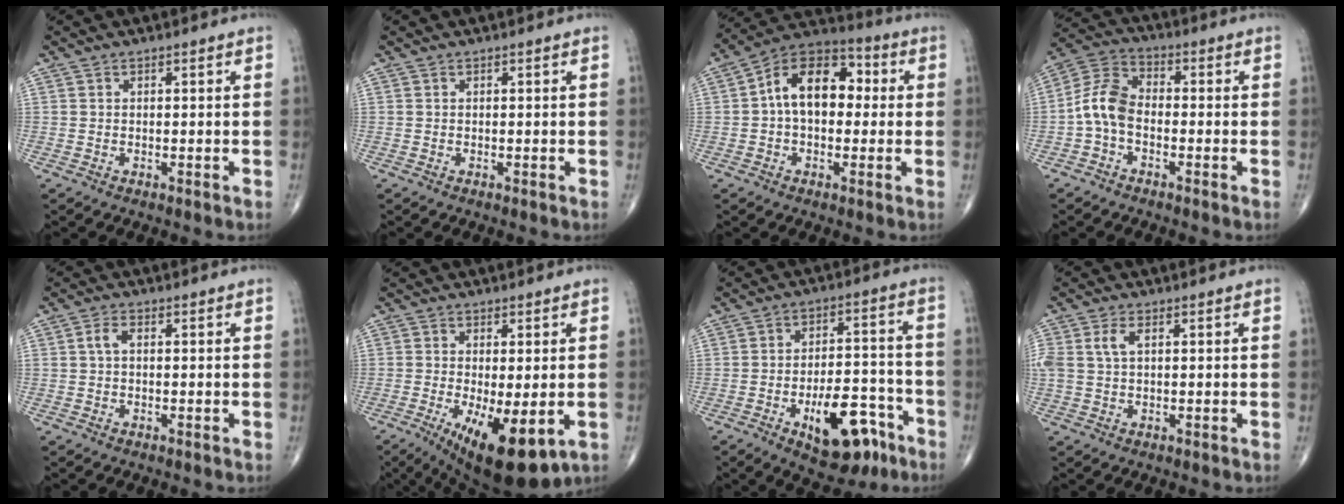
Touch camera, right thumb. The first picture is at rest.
{"total": 0.0}
{"total": 13.4, "force": [1.1, 8.5, 10.3], "torque": [-0.139, 0.039, 0.002]}
{"total": 7.9, "force": [-1.9, 5.0, 5.8], "torque": [-0.112, 0.030, -0.052]}
{"total": 2.2, "force": [0.2, 1.2, 1.8], "torque": [-0.036, 0.008, 0.002]}
{"total": 13.4, "force": [-4.3, 4.7, 11.8], "torque": [-0.182, -0.024, -0.052]}
{"total": 14.8, "force": [-7.4, 7.0, 10.7], "torque": [-0.125, 0.051, -0.100]}
{"total": 4.3, "force": [1.2, 2.3, 3.4], "torque": [-0.095, 0.015, 0.025]}